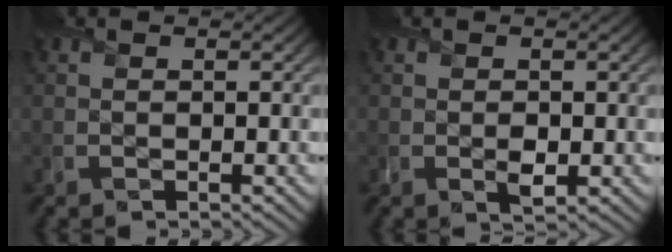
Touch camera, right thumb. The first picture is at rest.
{"total": 1.5, "force": [-0.2, 1.1, 1.0], "torque": [-0.020, -0.007, -0.001]}